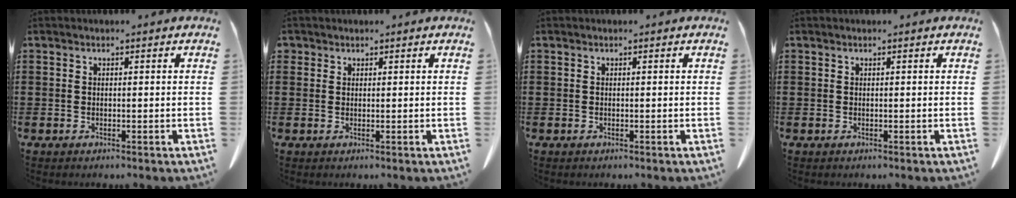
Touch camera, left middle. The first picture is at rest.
{"total": 1.0, "force": [0.8, 0.6, 0.0], "torque": [-0.004, 0.004, 0.015]}
{"total": 0.0}
{"total": 0.0}